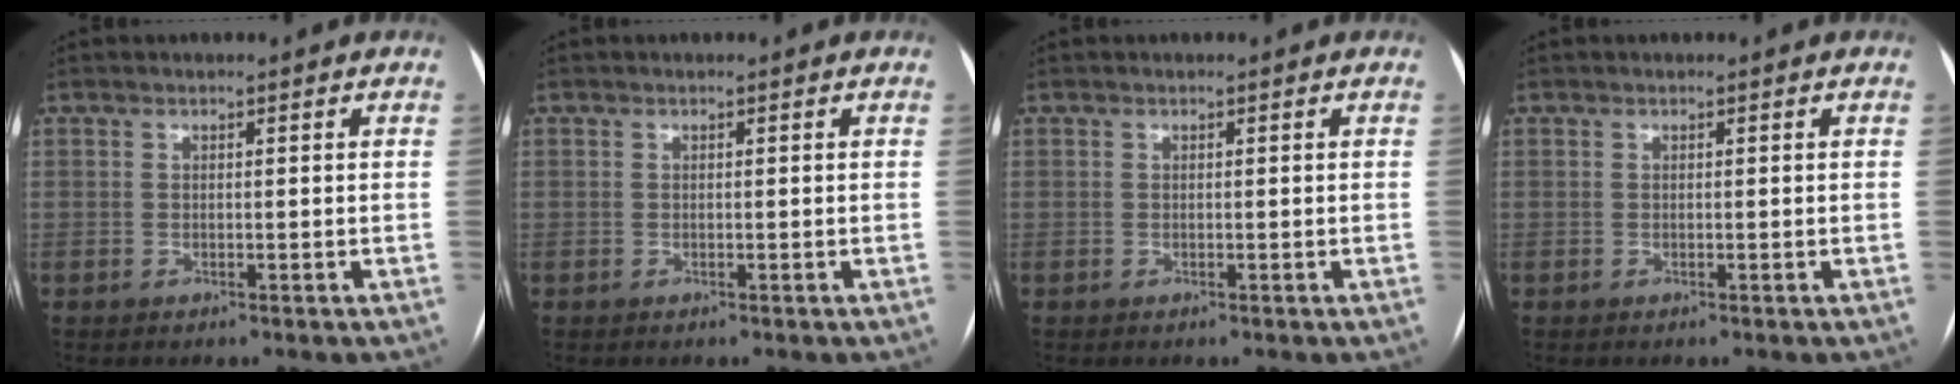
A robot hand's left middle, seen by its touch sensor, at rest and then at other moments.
{"total": 0.0}
{"total": 0.0}
{"total": 0.0}